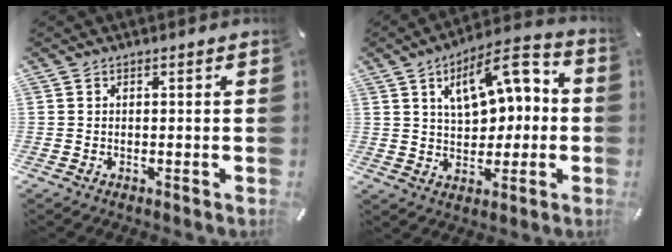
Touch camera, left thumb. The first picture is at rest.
{"total": 13.9, "force": [4.5, 8.5, 10.0], "torque": [-0.147, -0.013, 0.077]}